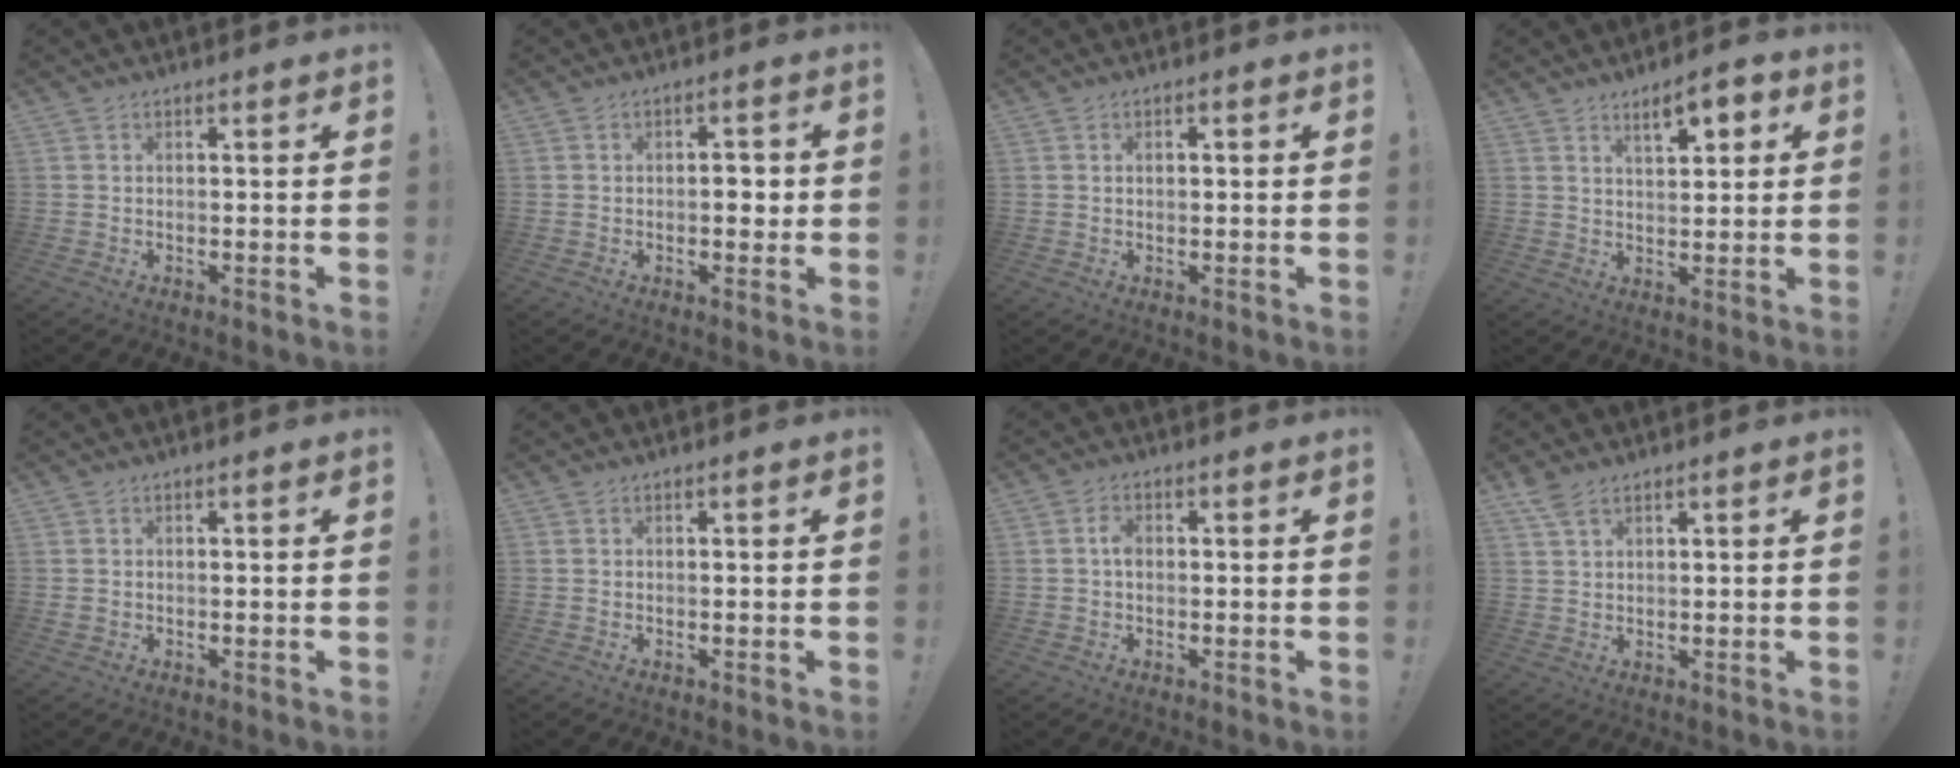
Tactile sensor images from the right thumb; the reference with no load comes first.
{"total": 3.6, "force": [-0.5, 2.3, 2.8], "torque": [-0.036, 0.005, -0.013]}
{"total": 1.0, "force": [0.1, 0.7, 0.8], "torque": [-0.011, 0.001, -0.001]}
{"total": 7.3, "force": [4.0, 2.8, 5.4], "torque": [-0.065, -0.021, 0.062]}
{"total": 0.6, "force": [0.0, 0.6, 0.1], "torque": [-0.007, 0.005, 0.001]}
{"total": 0.0}
{"total": 3.0, "force": [-0.1, 2.0, 2.3], "torque": [-0.036, 0.007, -0.003]}
{"total": 4.2, "force": [3.1, 1.7, 2.3], "torque": [-0.042, -0.012, 0.058]}